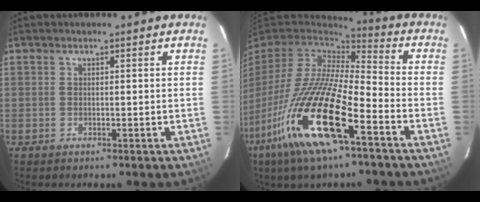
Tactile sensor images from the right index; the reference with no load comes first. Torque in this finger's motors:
{"motor_torque": [1.75, -0.39, 1.05, 0.21]}